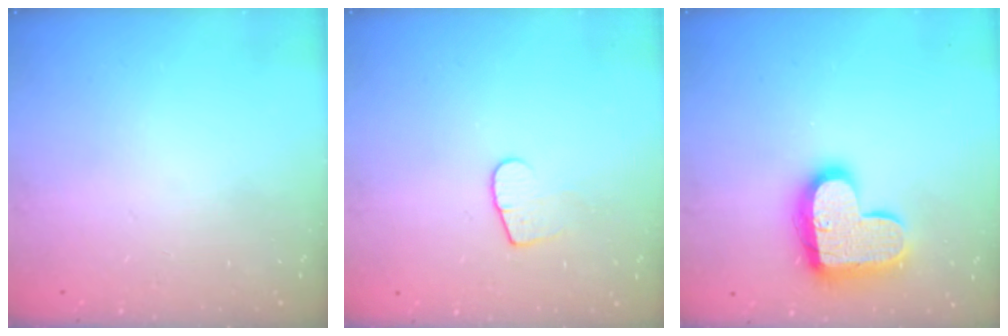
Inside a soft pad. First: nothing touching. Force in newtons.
{"total": 7.3, "press": 7.3, "slide": 0.5}
{"total": 16.9, "press": 16.8, "slide": 1.1}